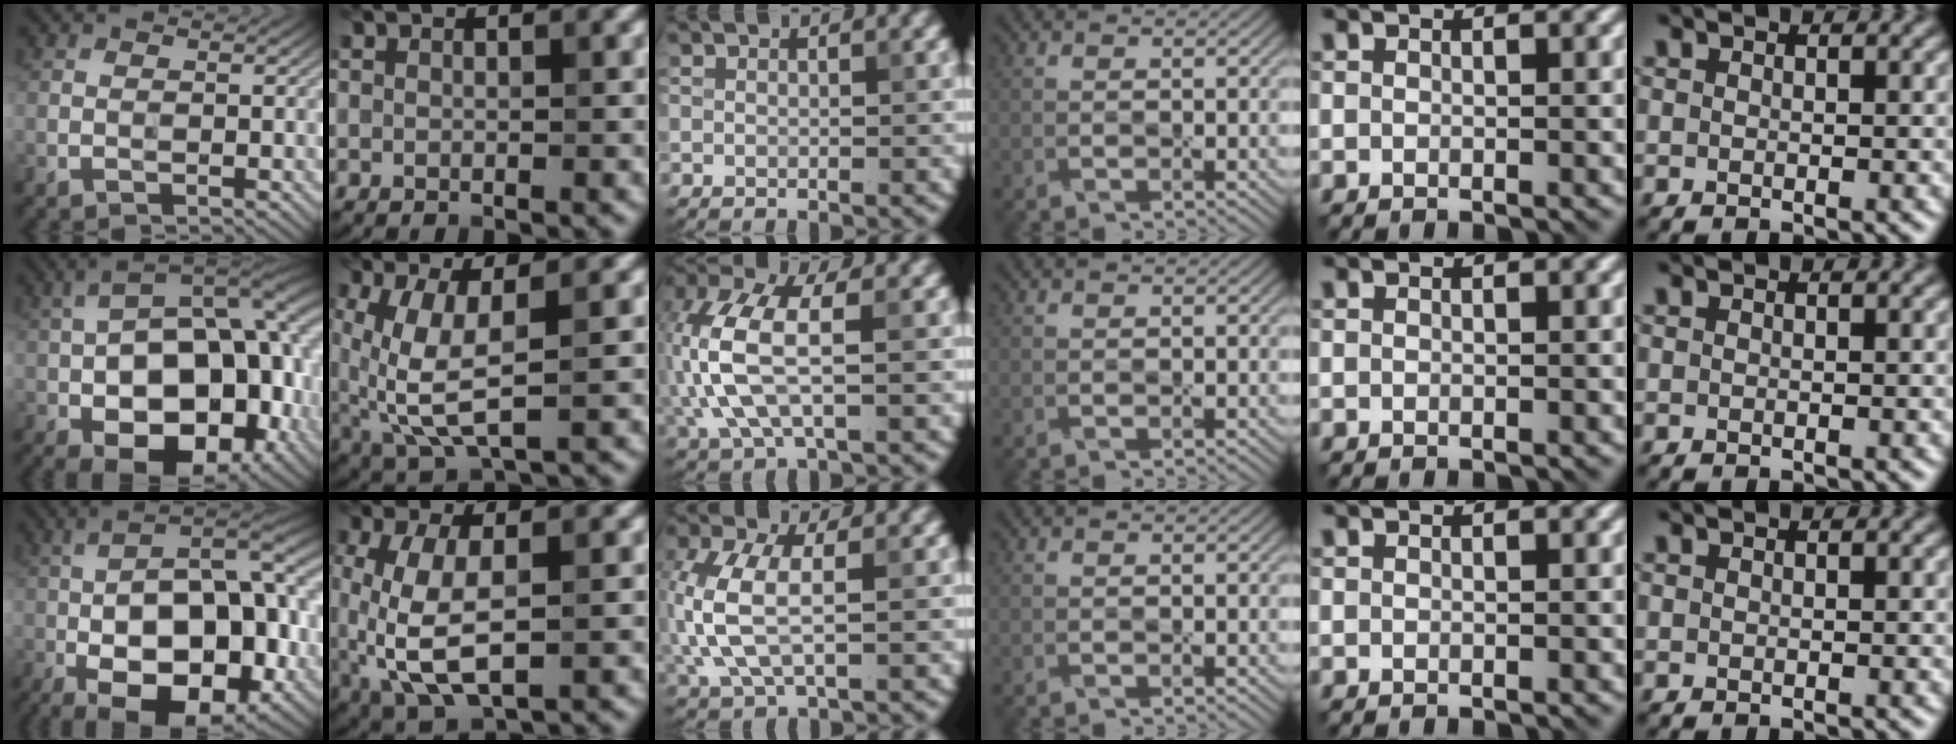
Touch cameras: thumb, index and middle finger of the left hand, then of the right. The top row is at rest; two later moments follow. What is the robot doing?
{"motion": "wipe", "object": "mirror"}